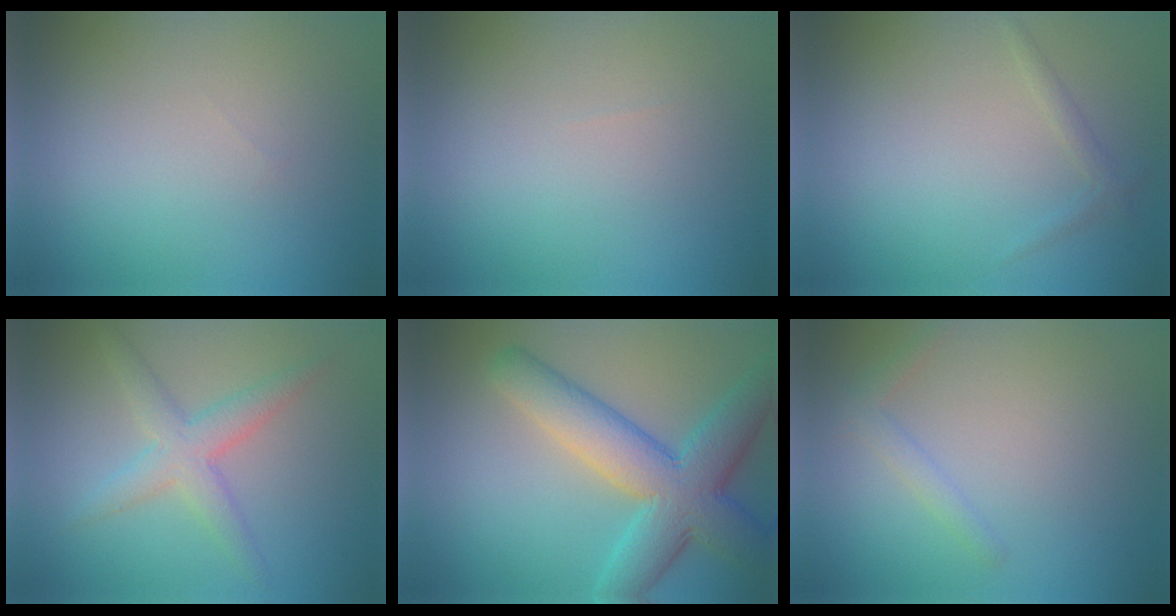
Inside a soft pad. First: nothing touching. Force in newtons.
{"total": 0.0}
{"total": 1.1, "press": 1.1, "slide": 0.1}
{"total": 3.5, "press": 3.5, "slide": 0.0}
{"total": 8.5, "press": 8.5, "slide": 0.2}
{"total": 1.4, "press": 1.4, "slide": 0.1}